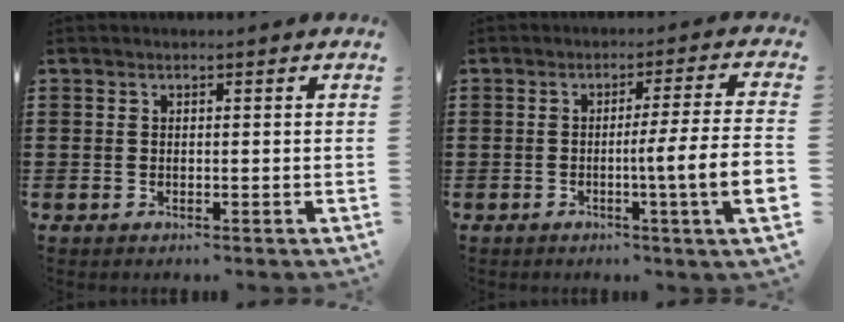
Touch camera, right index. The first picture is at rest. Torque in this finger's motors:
{"motor_torque": [1.60, -0.49, 0.62, 0.16]}